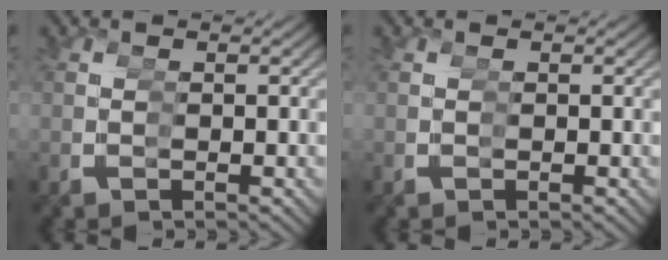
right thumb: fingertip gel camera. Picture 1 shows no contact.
{"total": 0.0}